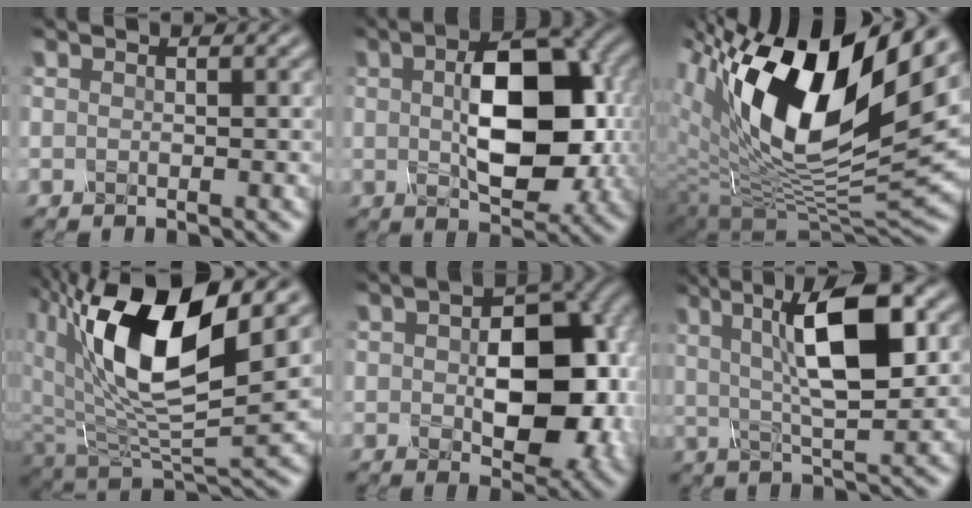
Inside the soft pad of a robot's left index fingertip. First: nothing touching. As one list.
[{"total": 10.2, "force": [0.7, 5.6, 8.4], "torque": [-0.140, 0.002, 0.014]}, {"total": 16.8, "force": [6.4, 7.1, 13.8], "torque": [-0.247, 0.006, 0.104]}, {"total": 12.3, "force": [4.7, 5.5, 9.9], "torque": [-0.187, -0.005, 0.091]}, {"total": 10.6, "force": [0.2, 6.4, 8.4], "torque": [-0.121, -0.008, 0.011]}, {"total": 9.6, "force": [2.5, 2.8, 8.8], "torque": [-0.140, 0.009, 0.038]}]